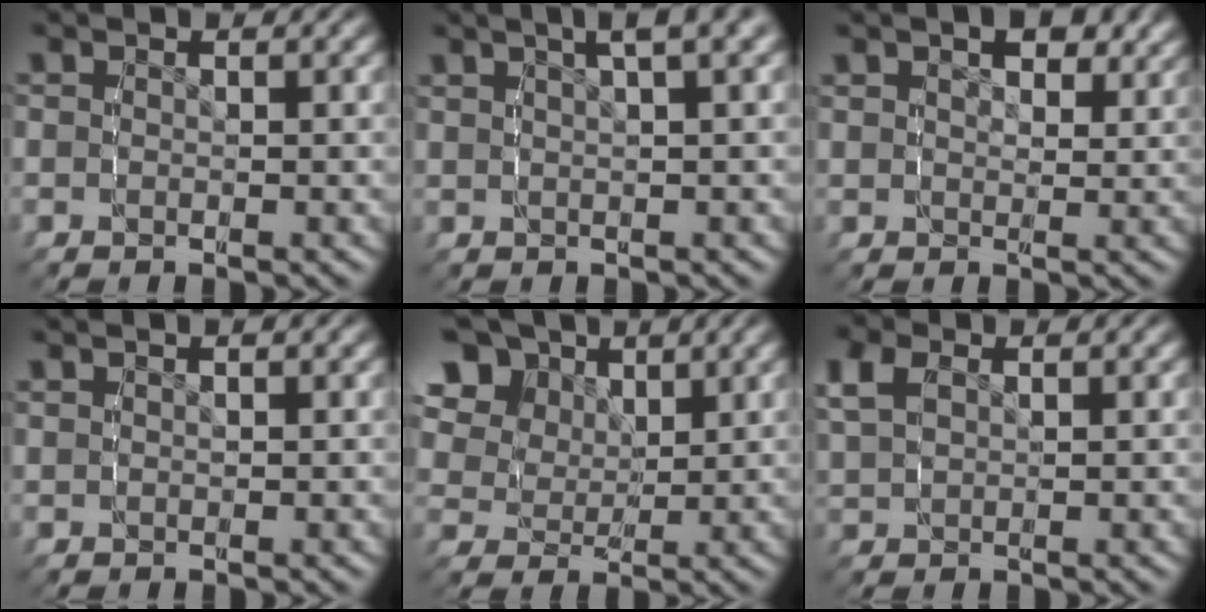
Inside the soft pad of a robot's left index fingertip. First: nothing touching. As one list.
[{"total": 5.3, "force": [3.4, 1.4, 3.8], "torque": [-0.044, 0.026, 0.050]}, {"total": 2.7, "force": [2.0, 1.1, 1.4], "torque": [-0.014, -0.002, 0.037]}, {"total": 0.0}, {"total": 9.5, "force": [4.4, 7.1, 4.6], "torque": [-0.104, 0.002, 0.068]}, {"total": 2.5, "force": [1.1, 1.7, 1.4], "torque": [-0.042, -0.003, 0.032]}]